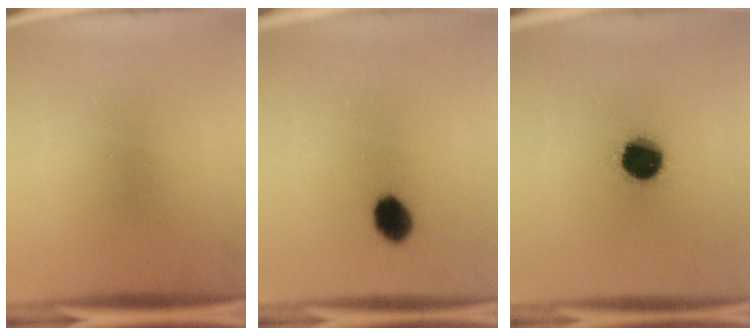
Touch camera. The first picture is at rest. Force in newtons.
{"total": 6.2}
{"total": 12.8}